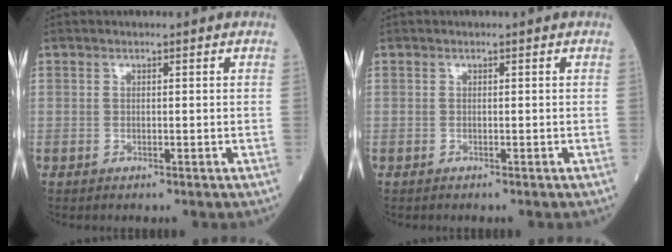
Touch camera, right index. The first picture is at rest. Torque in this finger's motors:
{"motor_torque": [-0.06, -0.02, -0.04, -0.01]}